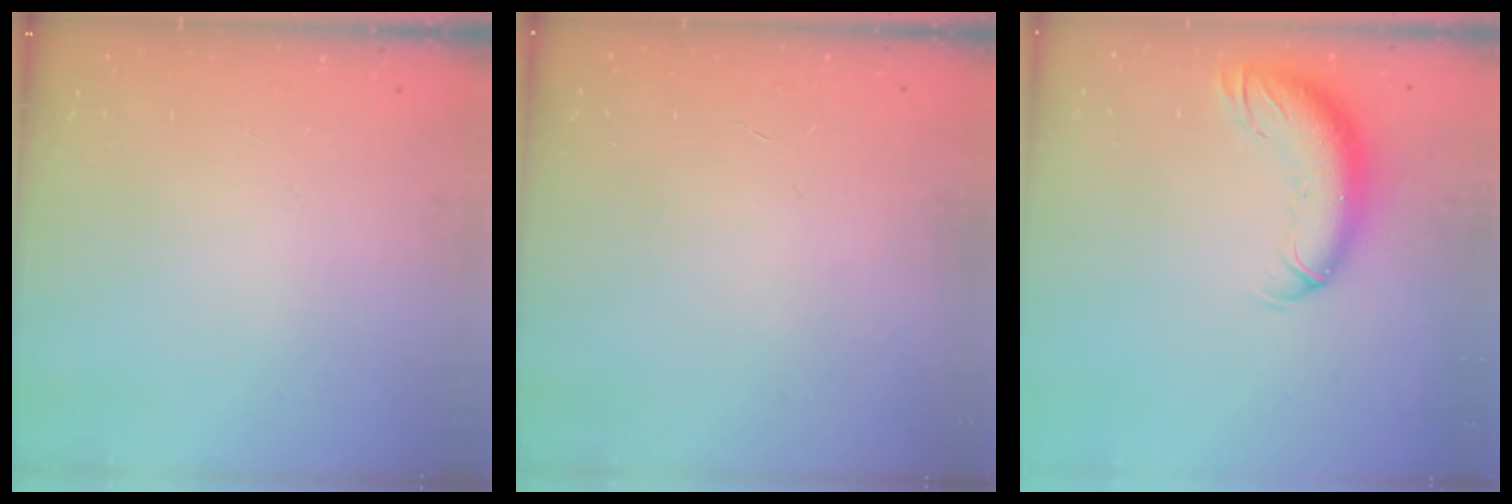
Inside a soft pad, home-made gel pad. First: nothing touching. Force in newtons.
{"total": 0.6, "press": 0.6, "slide": 0.2}
{"total": 13.1, "press": 12.8, "slide": 2.9}